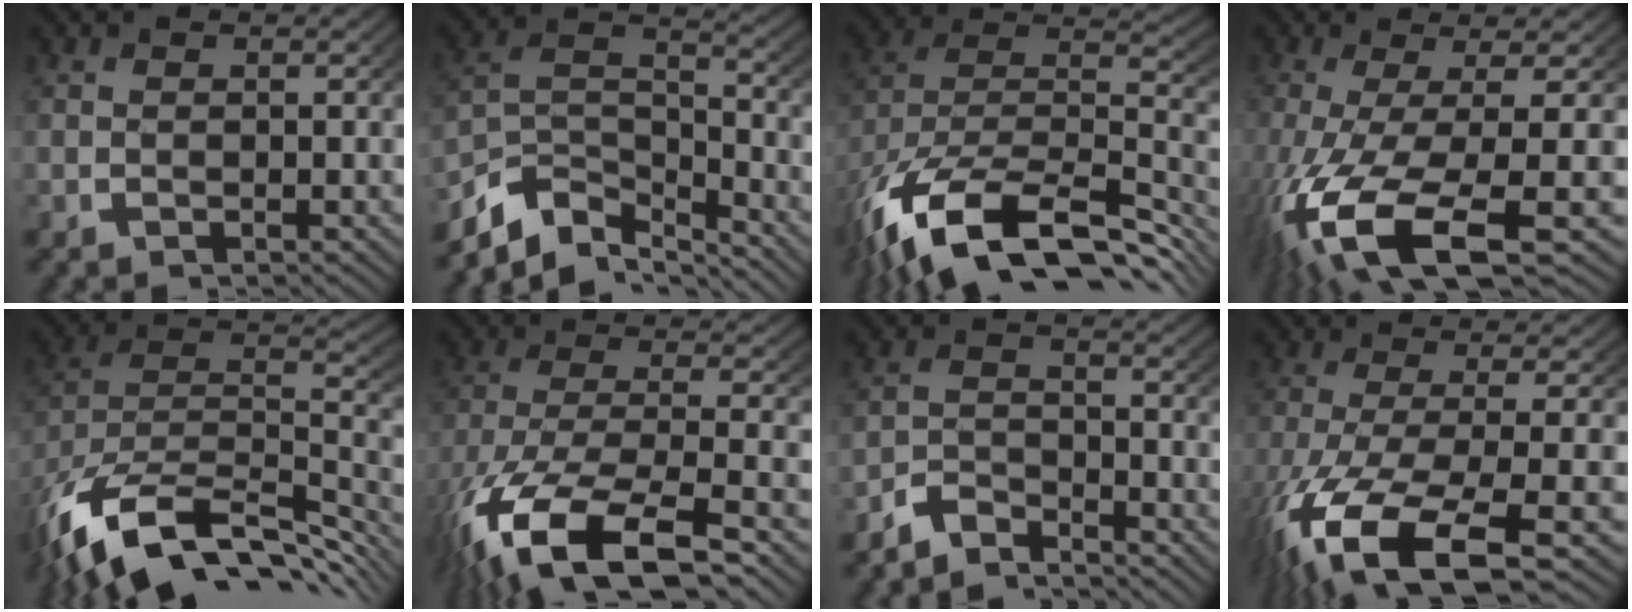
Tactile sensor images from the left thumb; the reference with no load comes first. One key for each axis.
{"total": 8.9, "fx": -5.0, "fy": 5.4, "fz": 5.0, "tx": -0.112, "ty": -0.028, "tz": -0.080}
{"total": 16.1, "fx": -7.4, "fy": 9.5, "fz": 10.8, "tx": -0.229, "ty": -0.049, "tz": -0.095}
{"total": 11.6, "fx": -3.3, "fy": 4.8, "fz": 10.0, "tx": -0.219, "ty": -0.035, "tz": -0.024}
{"total": 14.8, "fx": -7.5, "fy": 8.3, "fz": 9.6, "tx": -0.201, "ty": -0.041, "tz": -0.098}
{"total": 12.3, "fx": -5.7, "fy": 5.5, "fz": 9.4, "tx": -0.211, "ty": -0.042, "tz": -0.061}
{"total": 3.3, "fx": -3.1, "fy": 1.0, "fz": 0.9, "tx": -0.012, "ty": -0.003, "tz": -0.063}
{"total": 11.2, "fx": -4.8, "fy": 4.6, "fz": 9.1, "tx": -0.207, "ty": -0.036, "tz": -0.046}